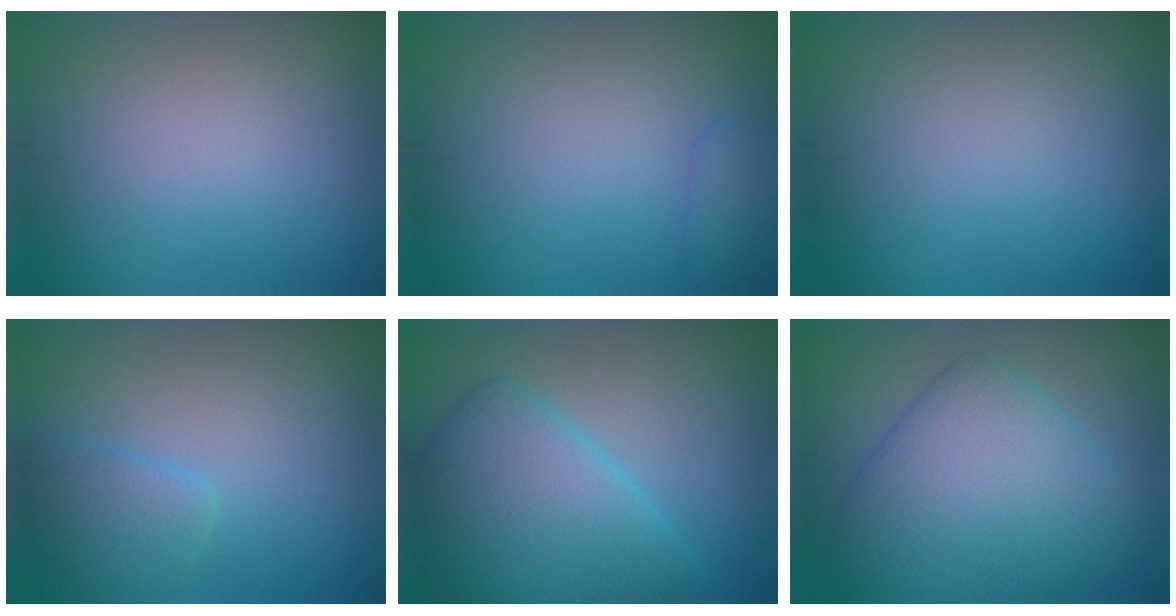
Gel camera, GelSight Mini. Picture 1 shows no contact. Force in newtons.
{"total": 1.3, "press": 1.3, "slide": 0.1}
{"total": 0.0}
{"total": 2.6, "press": 2.6, "slide": 0.2}
{"total": 8.3, "press": 8.3, "slide": 0.2}
{"total": 8.6, "press": 8.6, "slide": 0.2}